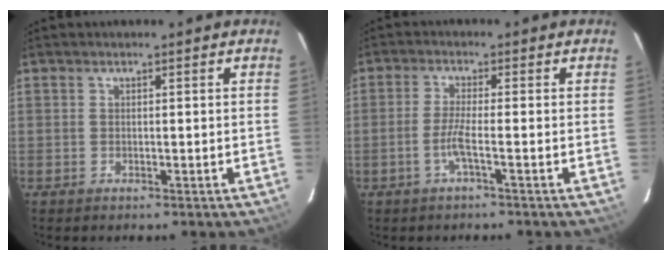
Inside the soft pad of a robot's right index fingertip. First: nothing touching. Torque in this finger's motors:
{"motor_torque": [-0.09, 0.11, 0.02, 0.02]}